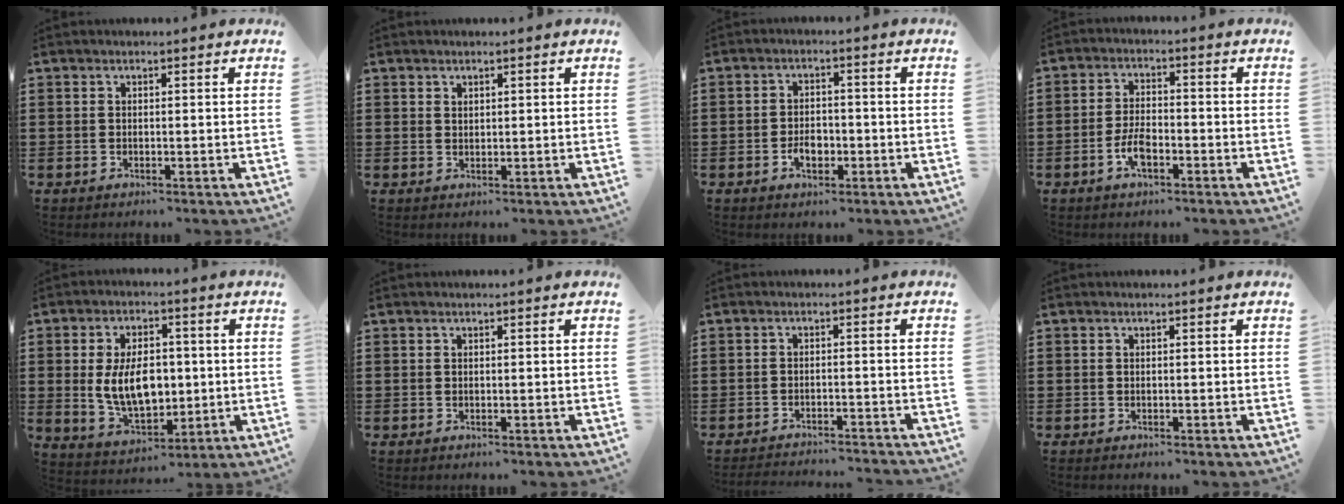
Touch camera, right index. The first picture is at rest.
{"total": 0.9, "force": [0.8, 0.4, 0.2], "torque": [-0.004, 0.001, 0.016]}
{"total": 3.5, "force": [-1.3, 2.1, 2.4], "torque": [-0.038, -0.001, -0.025]}
{"total": 4.6, "force": [-2.1, 2.1, 3.6], "torque": [-0.089, -0.003, -0.046]}
{"total": 9.5, "force": [0.2, 5.8, 7.5], "torque": [-0.140, 0.001, -0.001]}
{"total": 0.0}
{"total": 2.4, "force": [-2.4, -0.3, 0.2], "torque": [-0.007, -0.001, -0.051]}
{"total": 0.0}